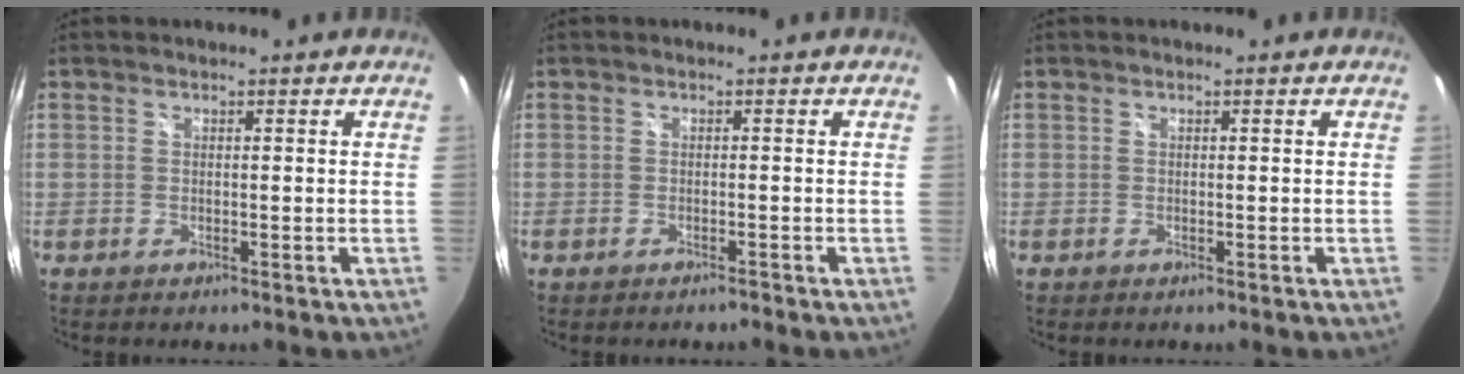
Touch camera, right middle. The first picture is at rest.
{"total": 1.2, "force": [-1.2, 0.2, 0.4], "torque": [-0.007, -0.003, -0.019]}
{"total": 0.0}